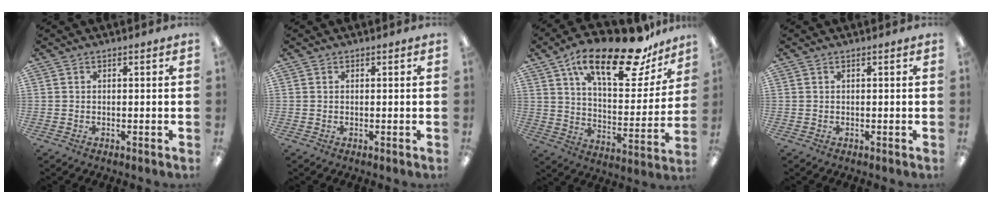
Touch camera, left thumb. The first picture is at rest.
{"total": 0.0}
{"total": 23.2, "force": [15.4, 8.6, 15.1], "torque": [-0.232, -0.088, 0.256]}
{"total": 0.0}